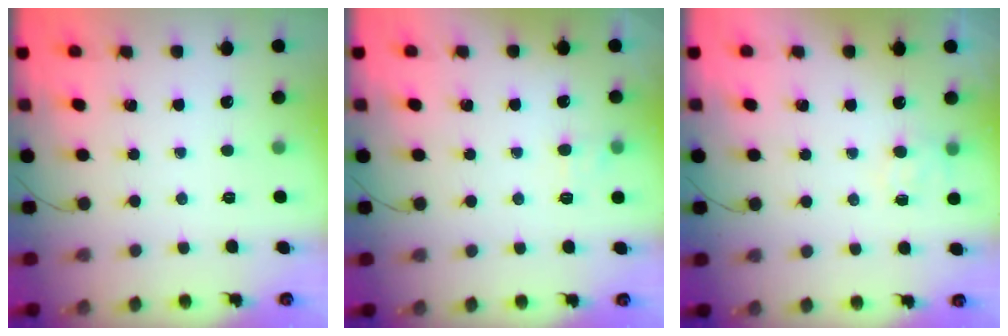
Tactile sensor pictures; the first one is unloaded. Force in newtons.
{"total": 5.8, "press": 5.6, "slide": 1.2}
{"total": 5.2, "press": 5.0, "slide": 1.4}